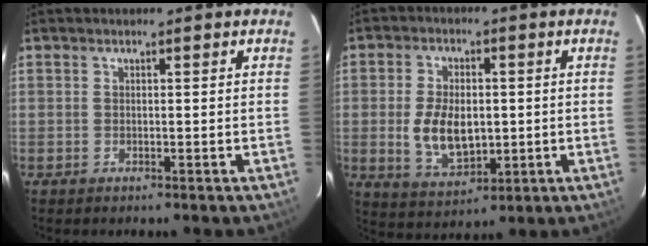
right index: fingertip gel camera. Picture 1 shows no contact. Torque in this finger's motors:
{"motor_torque": [0.18, -0.01, 0.17, 0.07]}